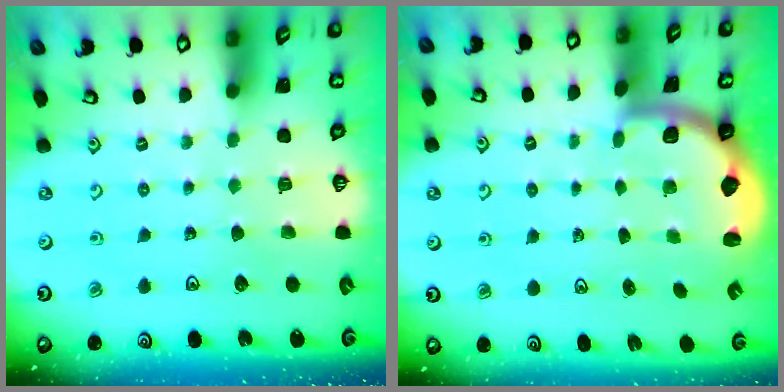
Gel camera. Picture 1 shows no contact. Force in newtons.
{"total": 2.0, "press": 2.0, "slide": 0.5}